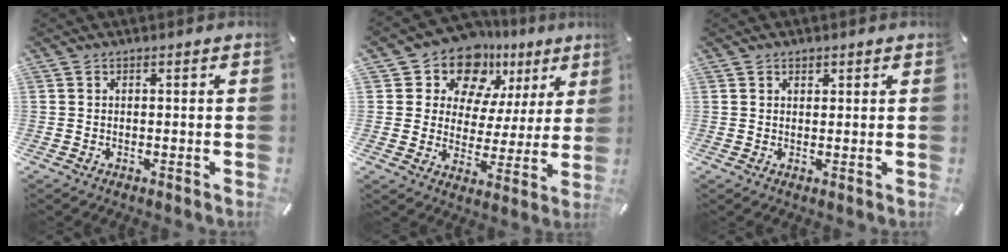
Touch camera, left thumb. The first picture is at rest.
{"total": 12.8, "force": [8.9, 8.5, 3.6], "torque": [-0.062, -0.068, 0.163]}
{"total": 1.0, "force": [0.7, 0.7, 0.2], "torque": [0.004, -0.003, 0.012]}